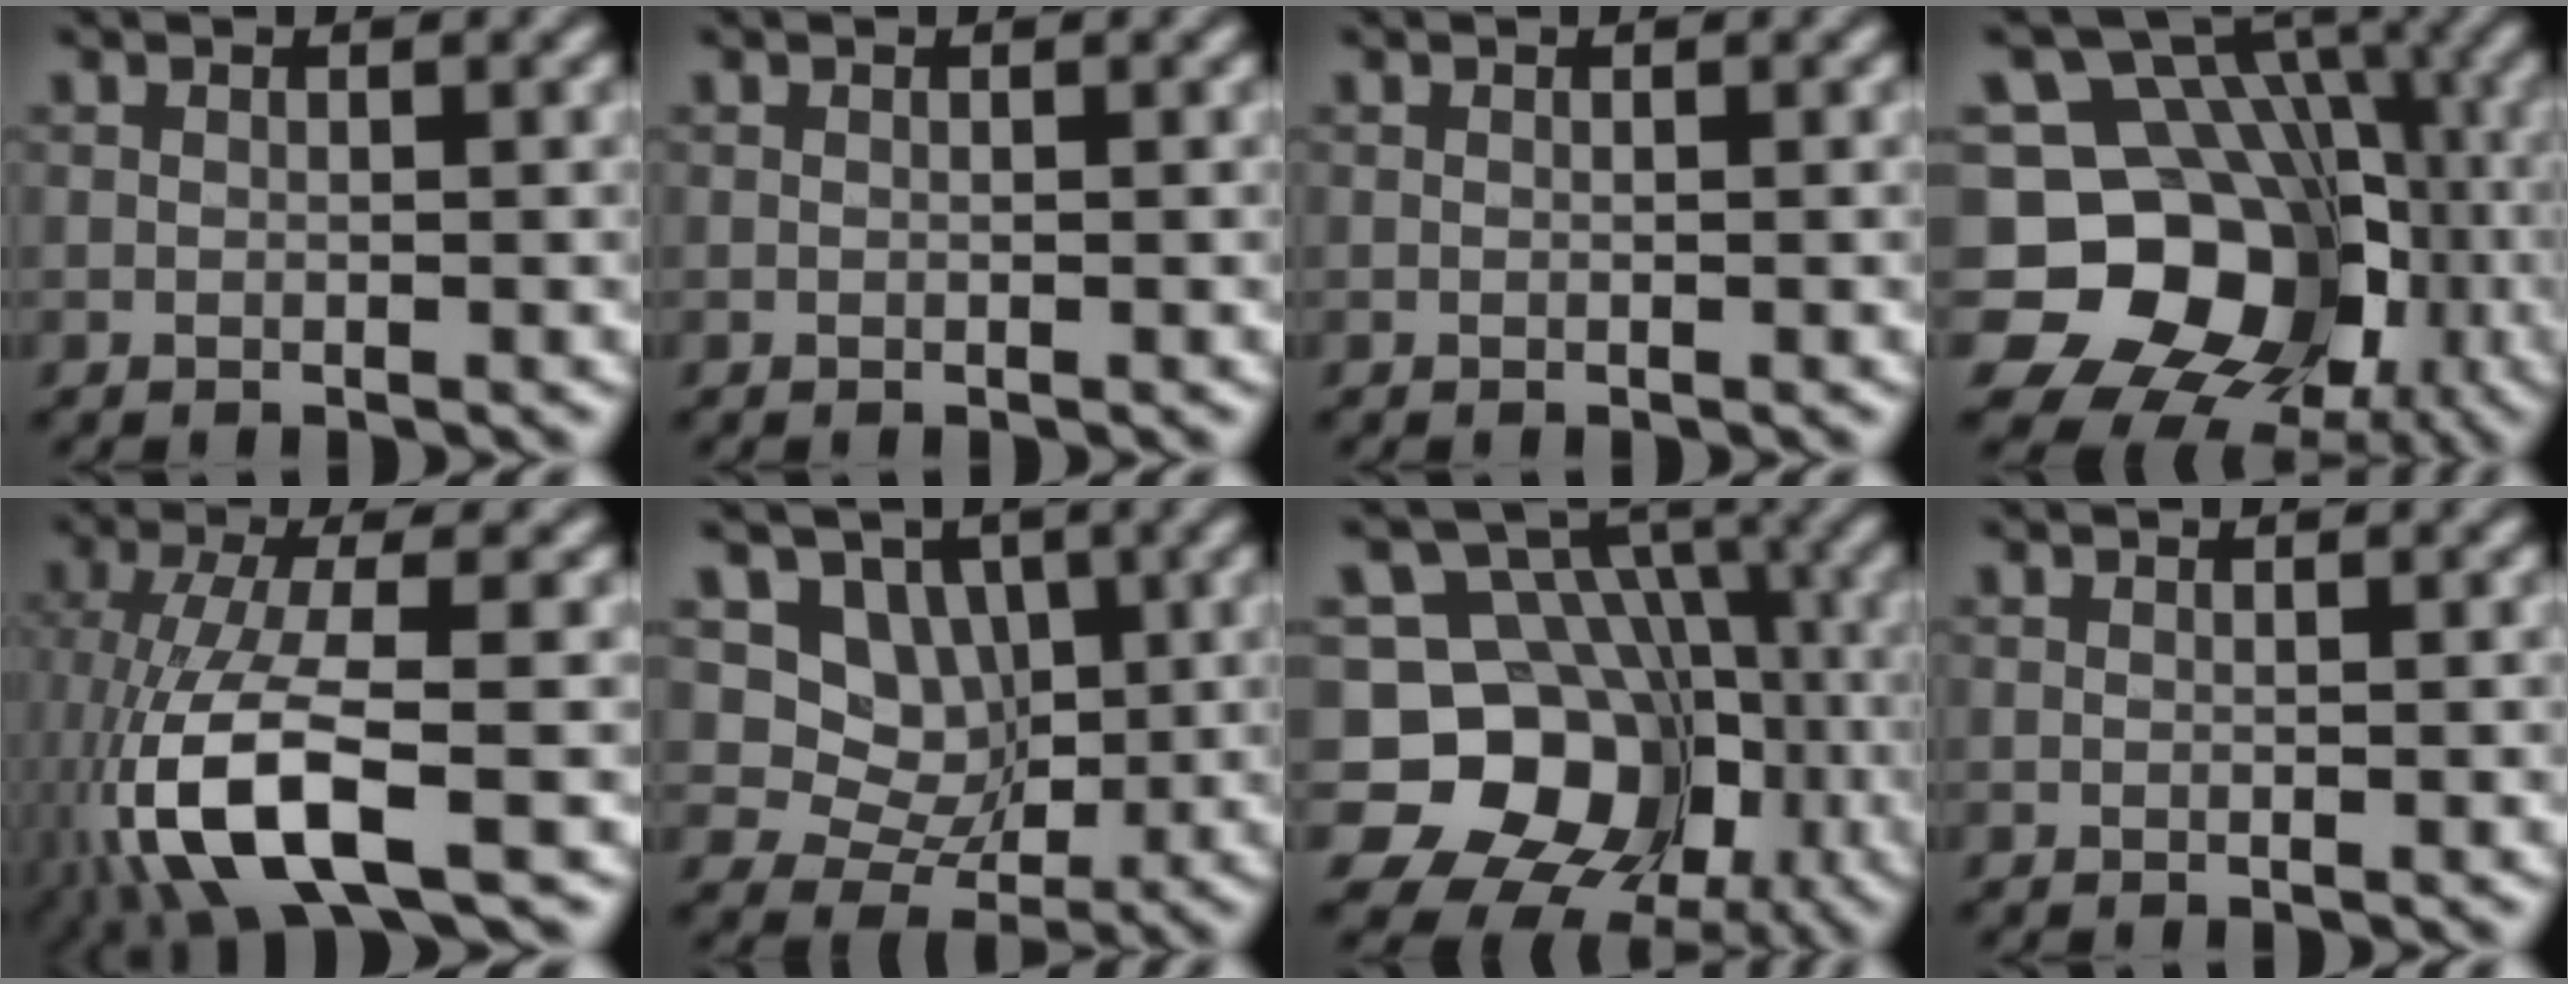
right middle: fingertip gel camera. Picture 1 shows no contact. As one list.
[{"total": 0.0}, {"total": 0.0}, {"total": 15.3, "force": [-4.4, 12.7, 7.4], "torque": [-0.139, 0.000, -0.087]}, {"total": 9.9, "force": [-3.8, 3.0, 8.7], "torque": [-0.193, -0.009, -0.069]}, {"total": 5.5, "force": [1.6, 4.6, 2.6], "torque": [-0.040, -0.010, 0.021]}, {"total": 12.4, "force": [-3.7, 10.5, 5.4], "torque": [-0.101, 0.008, -0.084]}, {"total": 0.0}]